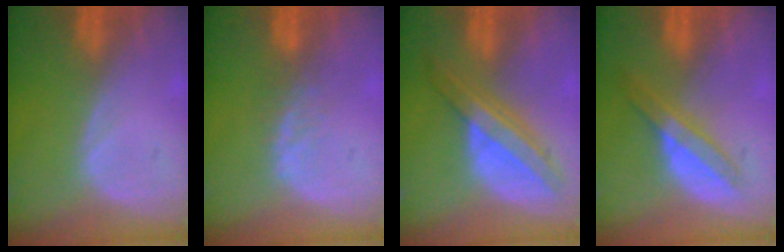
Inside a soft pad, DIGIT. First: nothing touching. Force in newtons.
{"total": 1.9, "press": 1.8, "slide": 0.5}
{"total": 8.1, "press": 6.9, "slide": 4.3}
{"total": 5.8, "press": 5.3, "slide": 2.2}